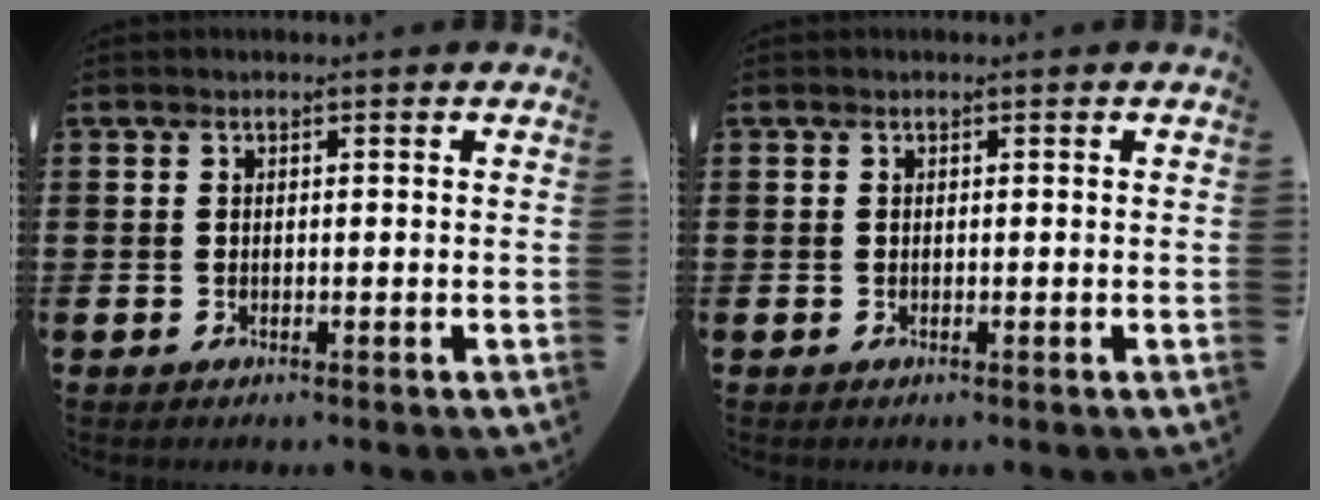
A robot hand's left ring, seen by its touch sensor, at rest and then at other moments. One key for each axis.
{"total": 0.0}